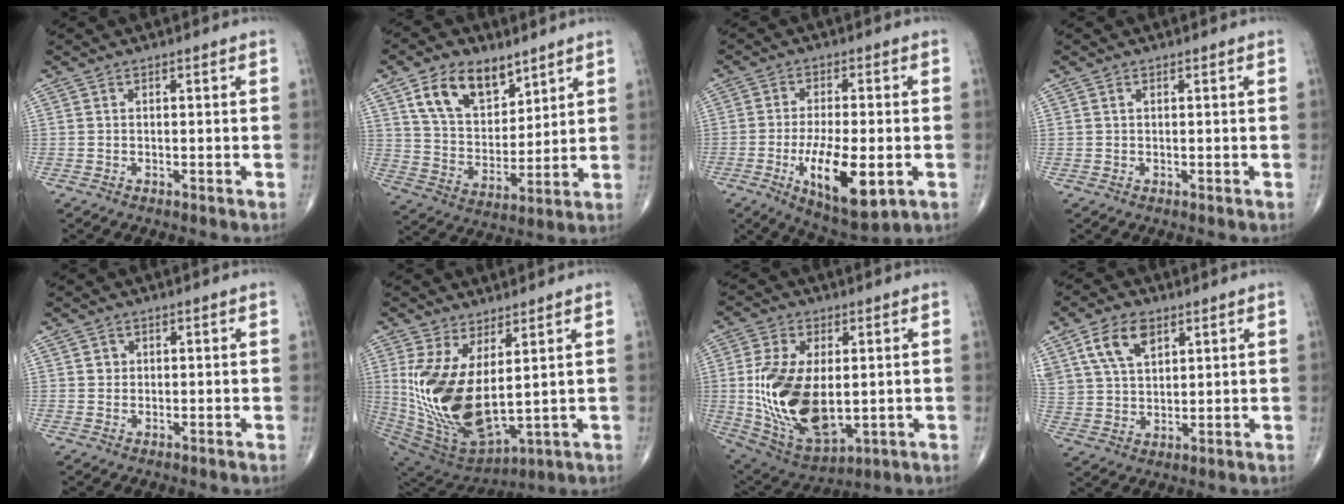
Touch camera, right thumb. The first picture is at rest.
{"total": 13.8, "force": [7.8, 8.3, 7.8], "torque": [-0.105, -0.040, 0.151]}
{"total": 13.5, "force": [-3.9, 5.1, 11.9], "torque": [-0.193, -0.007, -0.055]}
{"total": 0.6, "force": [0.3, 0.3, 0.3], "torque": [-0.006, 0.001, 0.007]}
{"total": 1.4, "force": [0.3, 1.3, 0.3], "torque": [0.002, 0.001, 0.003]}
{"total": 17.7, "force": [2.7, 8.3, 15.4], "torque": [-0.313, -0.039, 0.080]}
{"total": 19.5, "force": [-0.1, 10.8, 16.2], "torque": [-0.305, -0.014, 0.023]}
{"total": 9.6, "force": [4.9, 5.7, 6.0], "torque": [-0.102, -0.011, 0.099]}